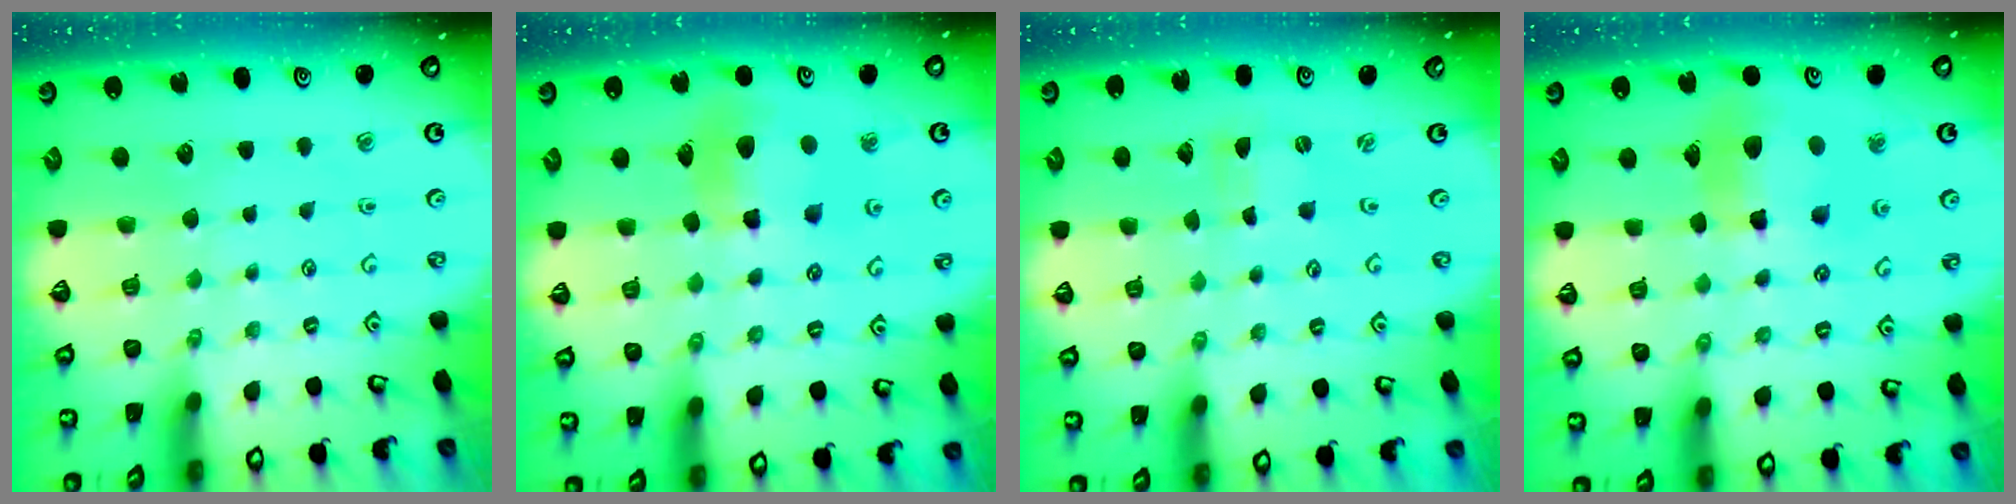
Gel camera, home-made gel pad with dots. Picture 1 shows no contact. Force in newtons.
{"total": 10.3, "press": 10.3, "slide": 1.3}
{"total": 0.0}
{"total": 11.6, "press": 11.5, "slide": 1.5}